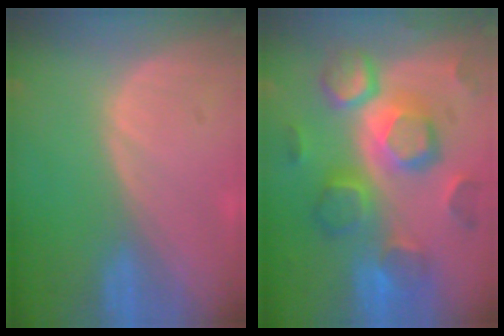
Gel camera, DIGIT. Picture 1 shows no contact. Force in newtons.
{"total": 12.4, "press": 12.4, "slide": 1.1}